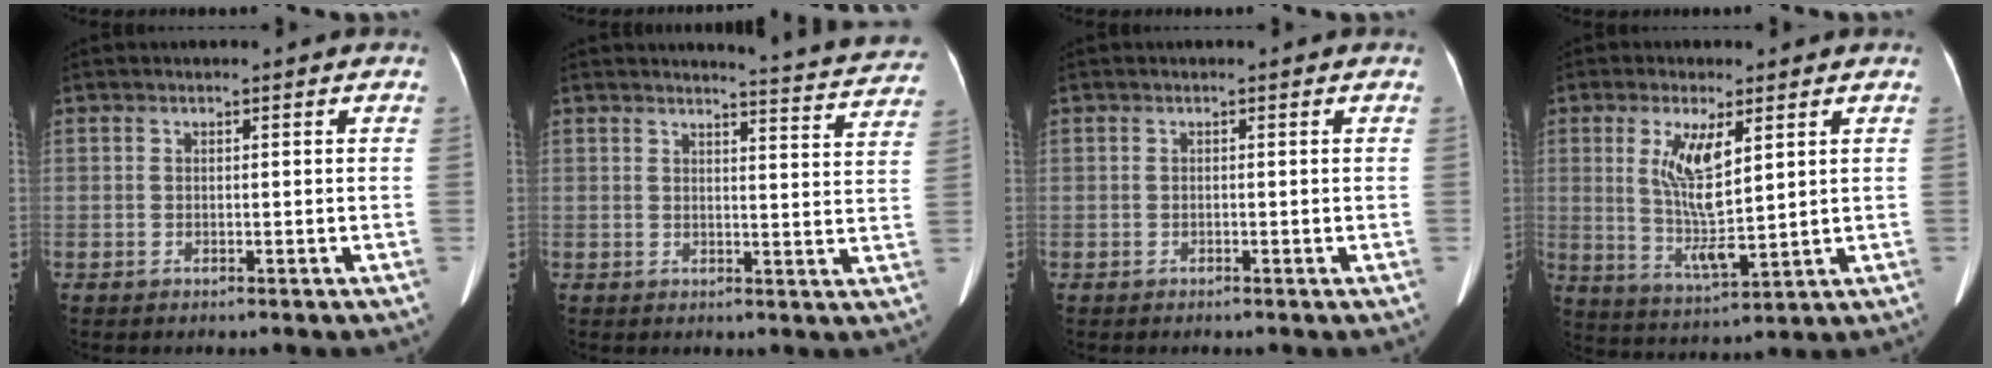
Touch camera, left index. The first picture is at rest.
{"total": 10.3, "force": [10.2, 0.1, 1.3], "torque": [-0.010, -0.048, 0.097]}
{"total": 0.0}
{"total": 8.7, "force": [2.6, 1.9, 8.1], "torque": [-0.162, -0.012, 0.054]}